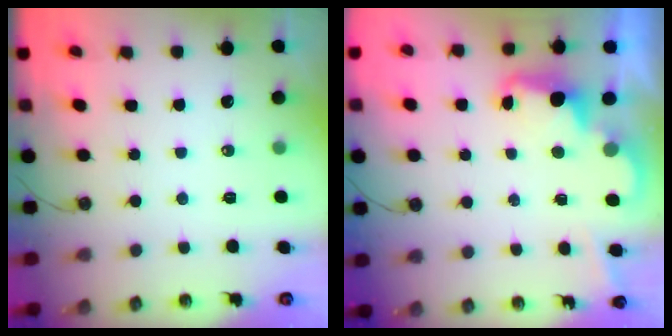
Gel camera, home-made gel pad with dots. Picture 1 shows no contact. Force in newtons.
{"total": 2.4, "press": 2.3, "slide": 0.5}